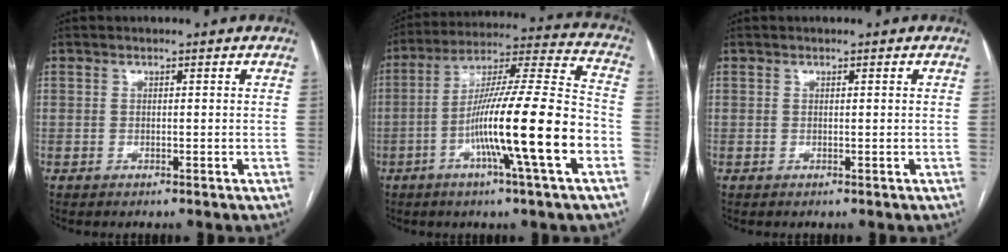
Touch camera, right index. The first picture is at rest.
{"total": 19.3, "force": [-6.2, -0.4, 18.3], "torque": [-0.308, -0.004, -0.111]}
{"total": 0.0}